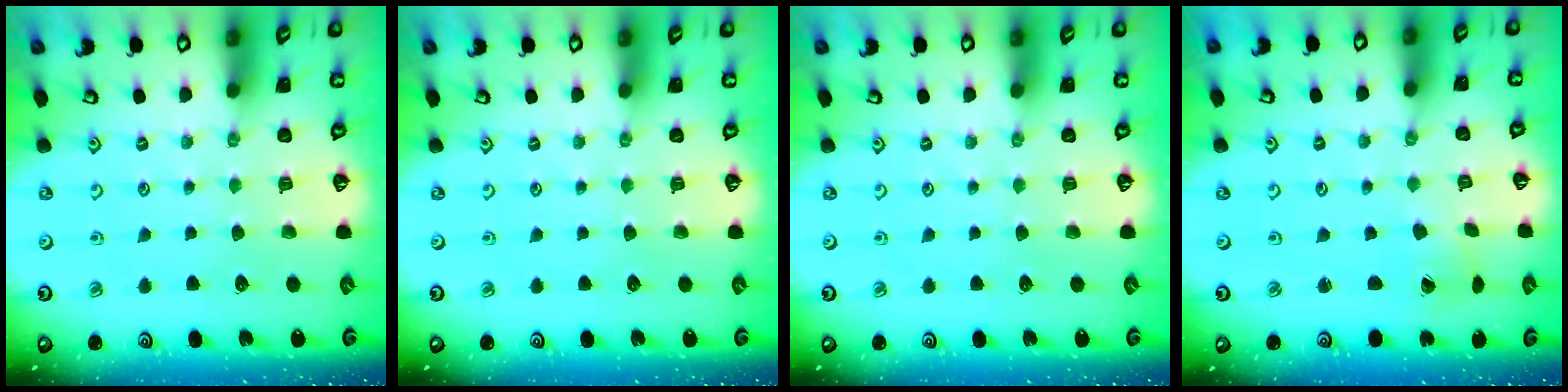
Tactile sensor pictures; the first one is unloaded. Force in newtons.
{"total": 0.0}
{"total": 0.0}
{"total": 1.2, "press": 1.1, "slide": 0.2}